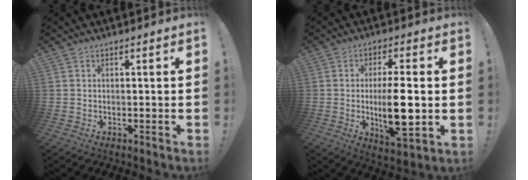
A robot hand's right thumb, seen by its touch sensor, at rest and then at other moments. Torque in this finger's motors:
{"motor_torque": [-0.06, 0.52, 0.15, -0.16, 0.34]}